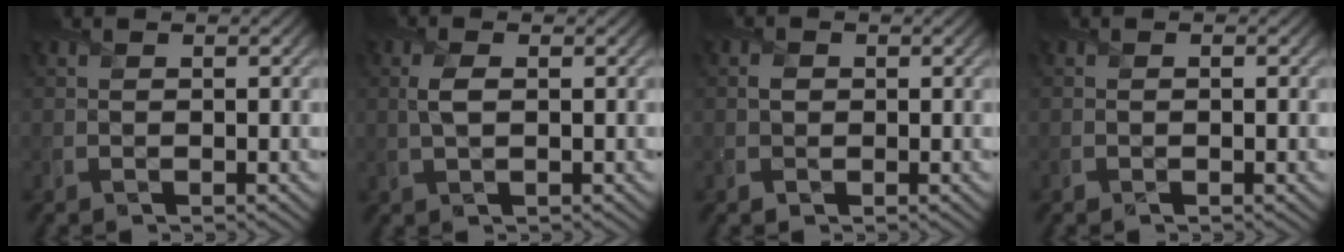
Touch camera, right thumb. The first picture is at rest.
{"total": 2.2, "force": [0.3, 0.9, 2.0], "torque": [-0.048, 0.002, 0.007]}
{"total": 1.0, "force": [0.1, 0.9, 0.3], "torque": [-0.007, -0.001, -0.001]}
{"total": 0.7, "force": [-0.1, 0.4, 0.6], "torque": [-0.009, -0.004, -0.001]}